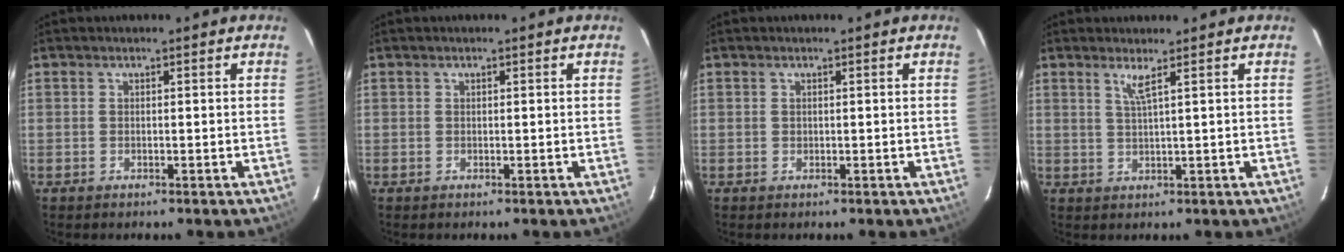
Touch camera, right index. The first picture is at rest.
{"total": 0.0}
{"total": 0.0}
{"total": 2.3, "force": [1.4, -0.6, 1.8], "torque": [-0.036, -0.008, 0.026]}